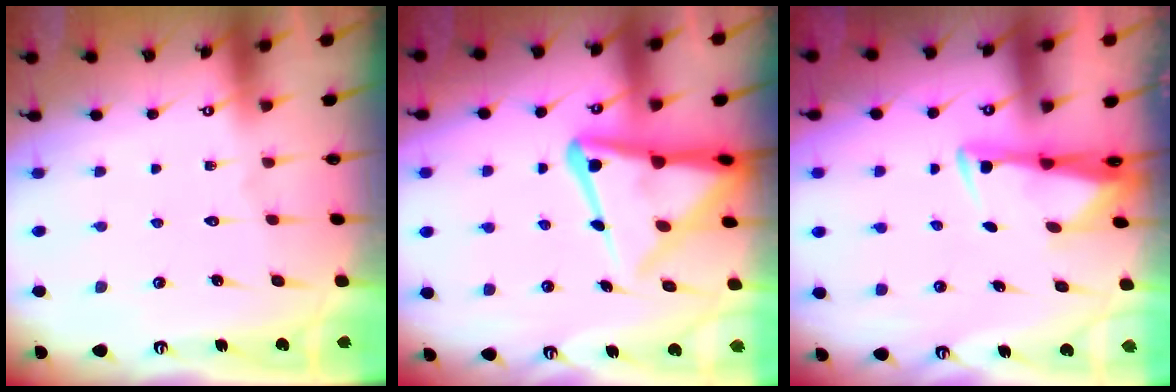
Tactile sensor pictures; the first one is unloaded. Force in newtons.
{"total": 14.1, "press": 14.1, "slide": 1.3}
{"total": 3.1, "press": 3.0, "slide": 0.9}